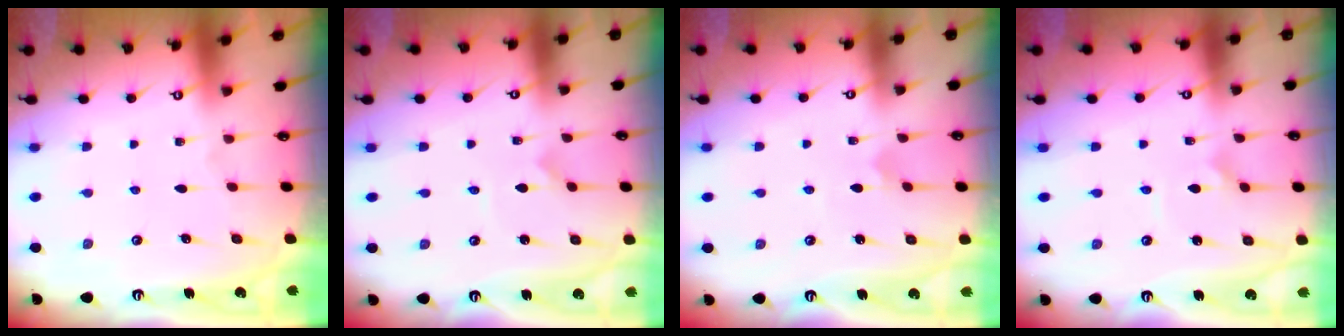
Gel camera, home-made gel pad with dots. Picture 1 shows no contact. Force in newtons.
{"total": 0.6, "press": 0.5, "slide": 0.1}
{"total": 3.2, "press": 3.2, "slide": 0.1}
{"total": 2.7, "press": 2.6, "slide": 0.3}